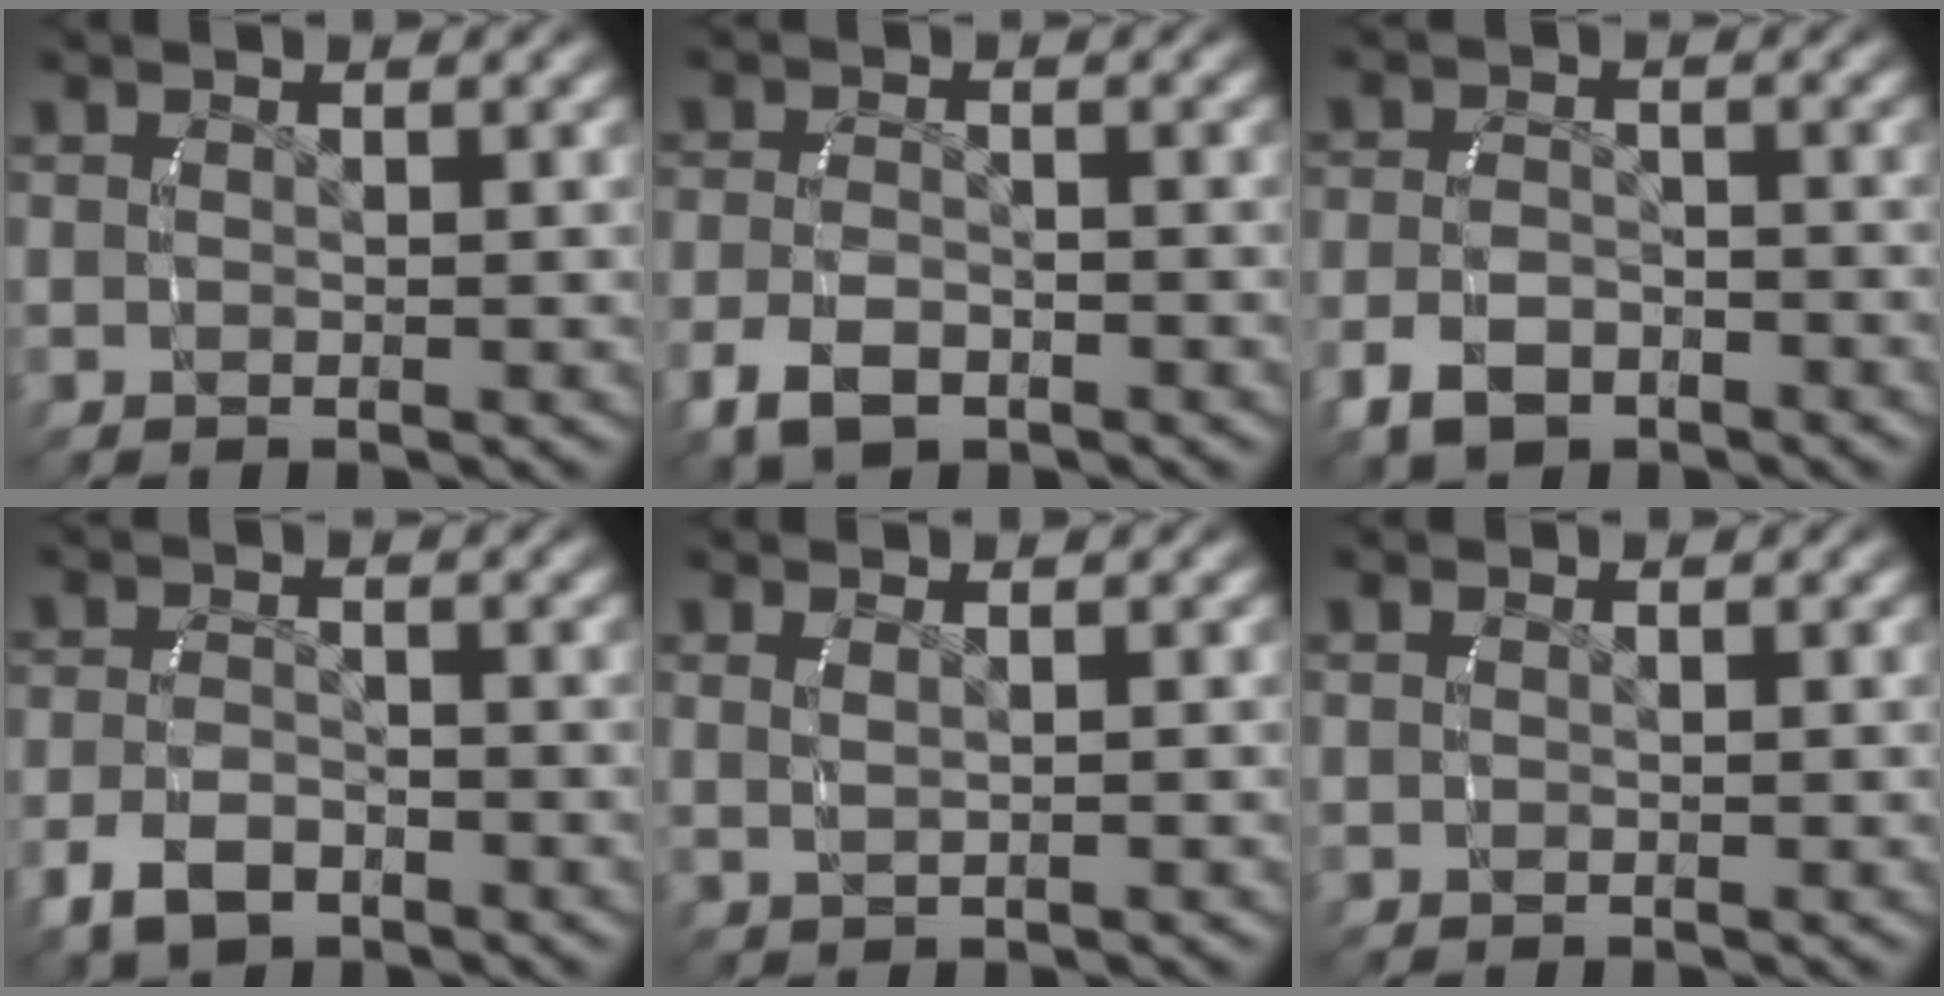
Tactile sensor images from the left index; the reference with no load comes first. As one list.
[{"total": 3.5, "force": [-1.7, 2.1, 2.2], "torque": [-0.050, -0.011, -0.020]}, {"total": 3.8, "force": [-2.1, 2.5, 1.9], "torque": [-0.039, -0.009, -0.029]}, {"total": 3.5, "force": [-2.0, 2.1, 2.0], "torque": [-0.042, -0.007, -0.026]}, {"total": 0.9, "force": [0.5, -0.3, 0.7], "torque": [-0.020, -0.002, 0.015]}, {"total": 0.0}]